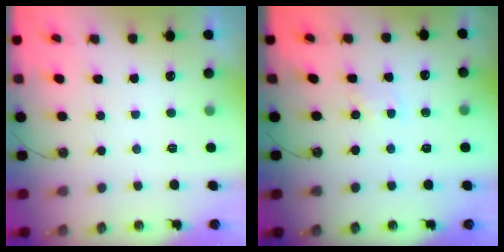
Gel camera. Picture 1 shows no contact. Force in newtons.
{"total": 2.0, "press": 2.0, "slide": 0.3}